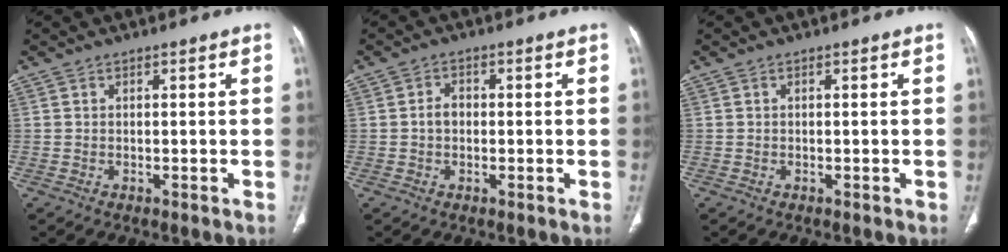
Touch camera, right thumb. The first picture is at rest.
{"total": 2.4, "force": [-0.2, 1.8, 1.6], "torque": [-0.020, 0.009, -0.008]}
{"total": 0.0}